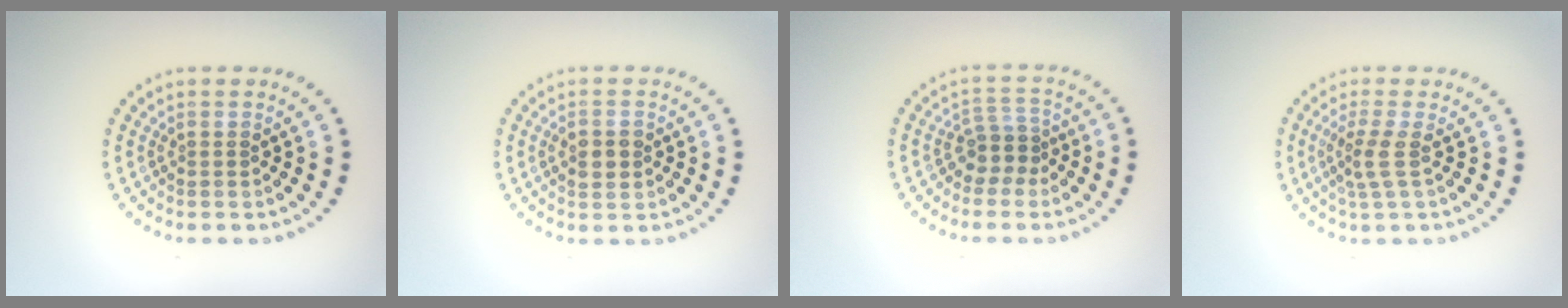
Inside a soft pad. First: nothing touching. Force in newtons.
{"total": 2.5, "press": 2.5, "slide": 0.1}
{"total": 2.5, "press": 1.8, "slide": 1.6}
{"total": 2.3, "press": 1.6, "slide": 1.6}